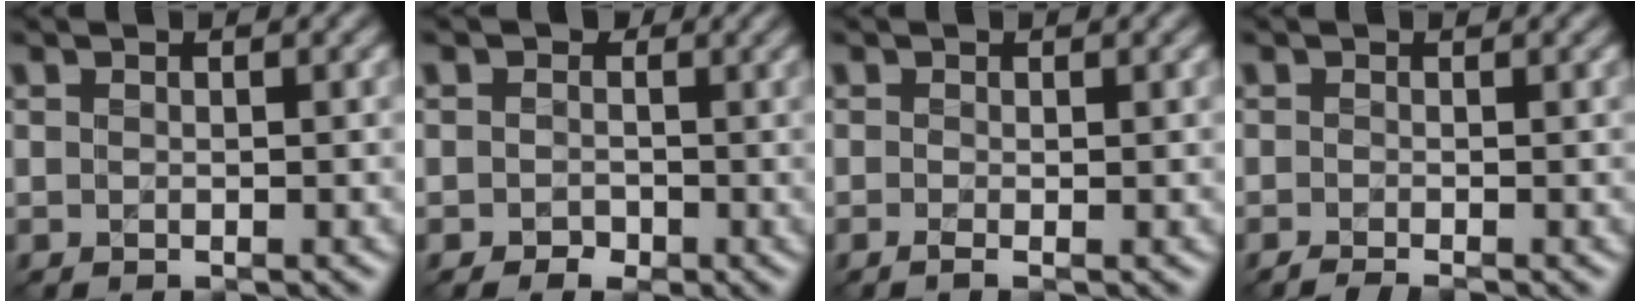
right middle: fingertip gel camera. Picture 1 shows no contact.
{"total": 1.2, "force": [0.0, 1.2, 0.3], "torque": [0.006, 0.008, -0.006]}
{"total": 0.7, "force": [-0.1, 0.2, 0.7], "torque": [-0.011, -0.004, -0.006]}
{"total": 1.3, "force": [-0.9, 0.2, 0.9], "torque": [-0.009, 0.003, -0.024]}